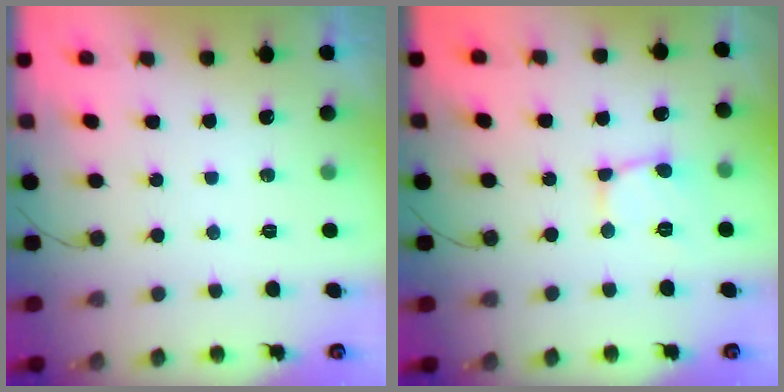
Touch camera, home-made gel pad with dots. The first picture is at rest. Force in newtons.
{"total": 2.8, "press": 2.8, "slide": 0.3}